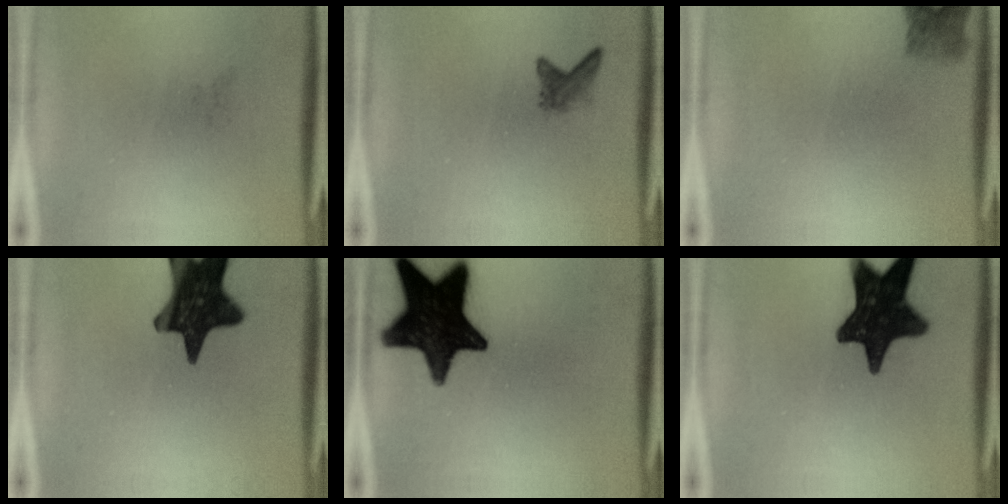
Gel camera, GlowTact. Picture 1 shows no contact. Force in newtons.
{"total": 1.7}
{"total": 2.7}
{"total": 15.6}
{"total": 19.0}
{"total": 16.0}